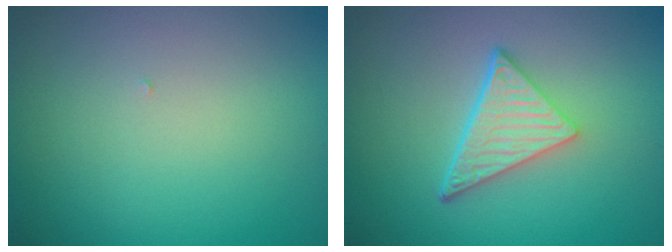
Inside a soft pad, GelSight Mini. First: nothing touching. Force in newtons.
{"total": 4.9, "press": 3.5, "slide": 3.4}